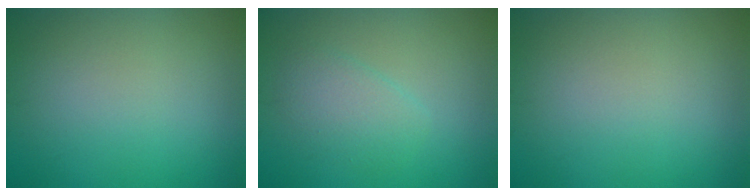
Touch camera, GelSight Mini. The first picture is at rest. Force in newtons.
{"total": 2.4, "press": 2.4, "slide": 0.2}
{"total": 0.0}